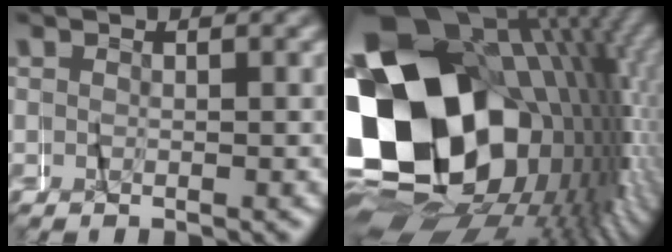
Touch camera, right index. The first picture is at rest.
{"total": 34.3, "force": [-2.1, 22.4, 25.9], "torque": [-0.398, -0.027, -0.028]}